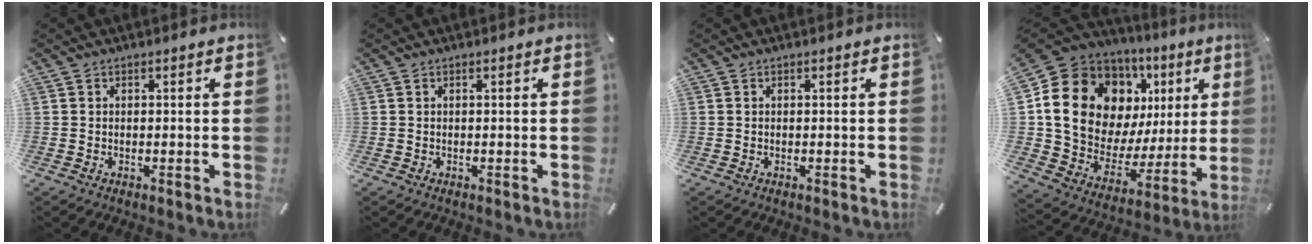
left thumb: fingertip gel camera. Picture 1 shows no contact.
{"total": 0.0}
{"total": 0.0}
{"total": 18.7, "force": [7.4, 13.9, 10.1], "torque": [-0.171, -0.055, 0.143]}